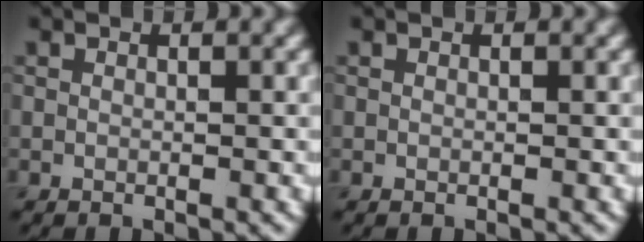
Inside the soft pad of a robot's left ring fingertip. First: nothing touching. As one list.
[{"total": 0.0}]